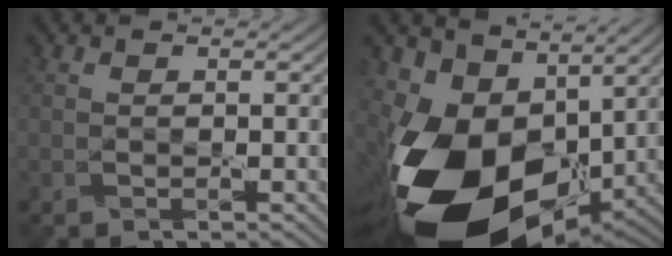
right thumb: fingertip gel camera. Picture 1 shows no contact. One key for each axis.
{"total": 18.9, "fx": -2.6, "fy": 12.6, "fz": 13.9, "tx": -0.313, "ty": -0.051, "tz": -0.021}